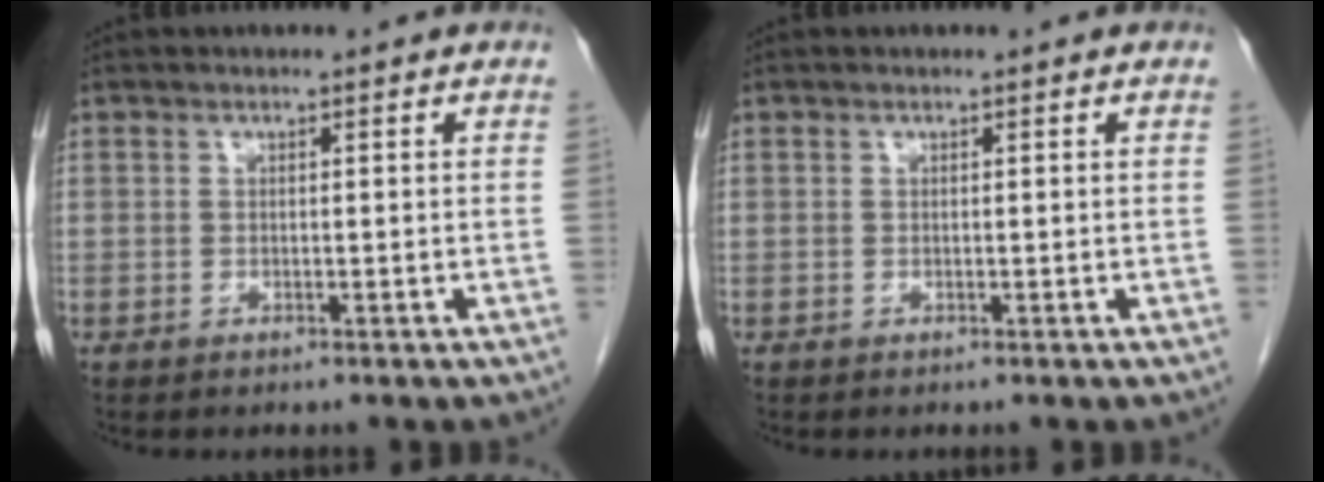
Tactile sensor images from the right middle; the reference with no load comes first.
{"total": 0.0}